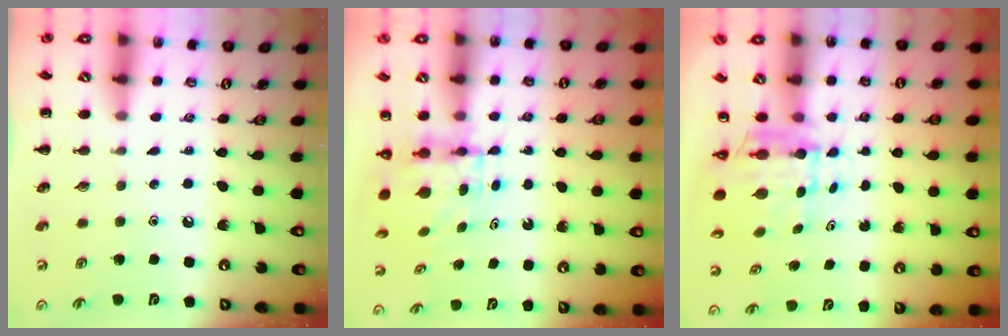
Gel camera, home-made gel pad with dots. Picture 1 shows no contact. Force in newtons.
{"total": 4.6, "press": 4.6, "slide": 0.5}
{"total": 5.7, "press": 5.4, "slide": 1.9}